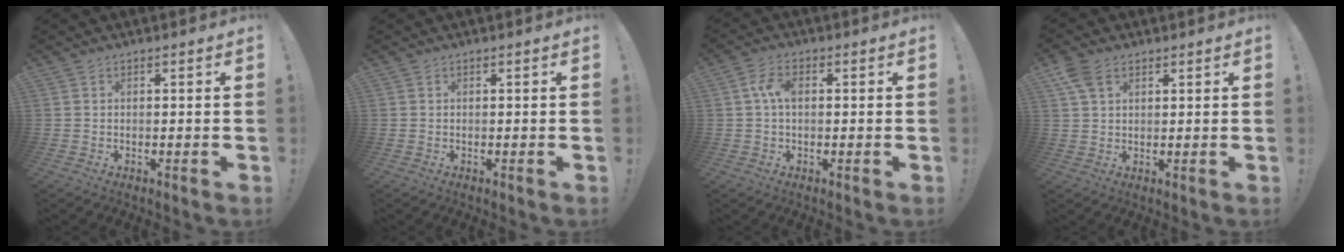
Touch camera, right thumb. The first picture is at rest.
{"total": 0.0}
{"total": 5.2, "force": [0.5, 2.9, 4.3], "torque": [-0.080, 0.007, 0.007]}
{"total": 5.4, "force": [2.9, 3.2, 3.3], "torque": [-0.058, -0.005, 0.056]}